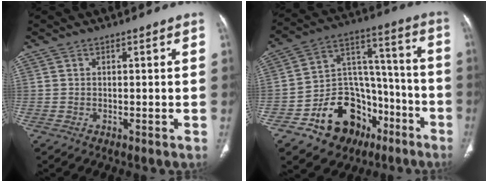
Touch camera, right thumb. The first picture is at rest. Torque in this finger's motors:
{"motor_torque": [2.20, 0.28, 1.46, -1.31, 0.06]}